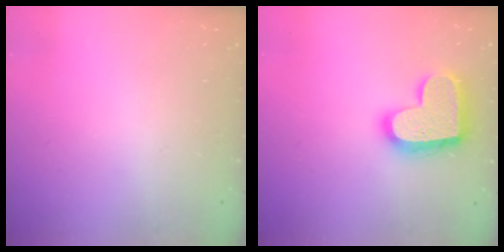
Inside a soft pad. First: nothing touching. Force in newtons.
{"total": 18.5, "press": 18.5, "slide": 1.0}